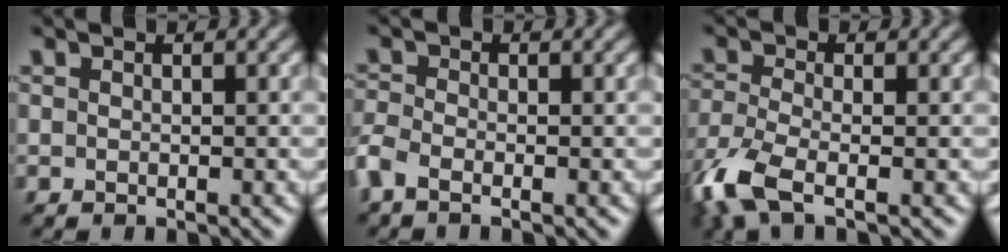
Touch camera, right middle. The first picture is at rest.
{"total": 2.3, "force": [-1.5, 1.0, 1.4], "torque": [-0.036, -0.006, -0.045]}
{"total": 5.8, "force": [-3.3, 2.2, 4.2], "torque": [-0.110, -0.020, -0.080]}